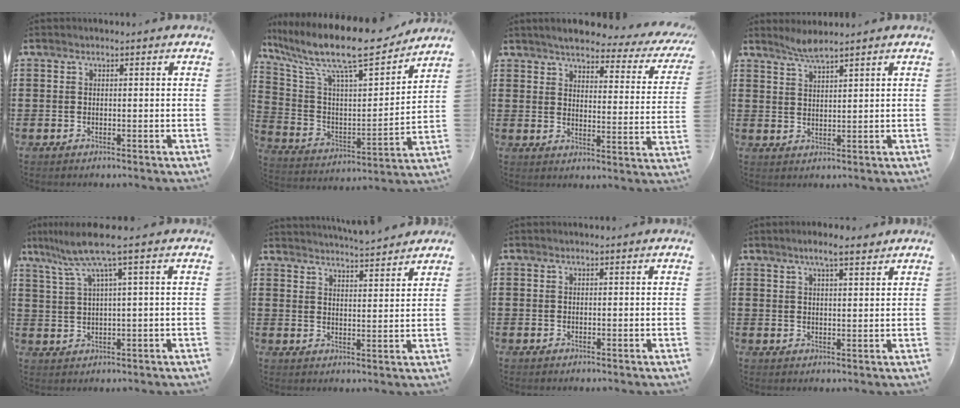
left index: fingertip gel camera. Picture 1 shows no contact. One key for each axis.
{"total": 13.3, "fx": 10.8, "fy": 2.2, "fz": 7.4, "tx": -0.186, "ty": -0.072, "tz": 0.179}
{"total": 4.1, "fx": 3.7, "fy": 0.4, "fz": 1.8, "tx": -0.048, "ty": -0.030, "tz": 0.055}
{"total": 2.6, "fx": 2.4, "fy": -0.1, "fz": 1.0, "tx": -0.025, "ty": -0.001, "tz": 0.046}
{"total": 6.9, "fx": 3.4, "fy": -0.2, "fz": 6.0, "tx": -0.132, "ty": -0.012, "tz": 0.055}
{"total": 4.0, "fx": 3.9, "fy": -0.3, "fz": 0.6, "tx": -0.025, "ty": -0.020, "tz": 0.069}
{"total": 0.0}
{"total": 4.1, "fx": 3.2, "fy": 0.7, "fz": 2.5, "tx": -0.056, "ty": 0.002, "tz": 0.057}